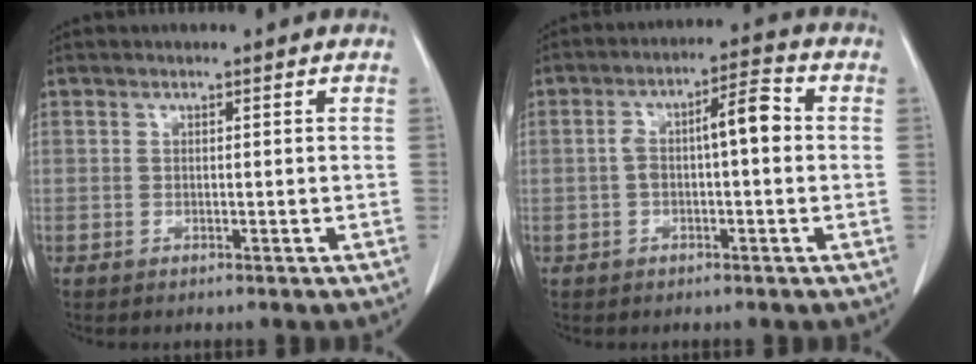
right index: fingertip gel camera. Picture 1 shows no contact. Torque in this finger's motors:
{"motor_torque": [0.35, 0.17, 0.19, 0.05]}